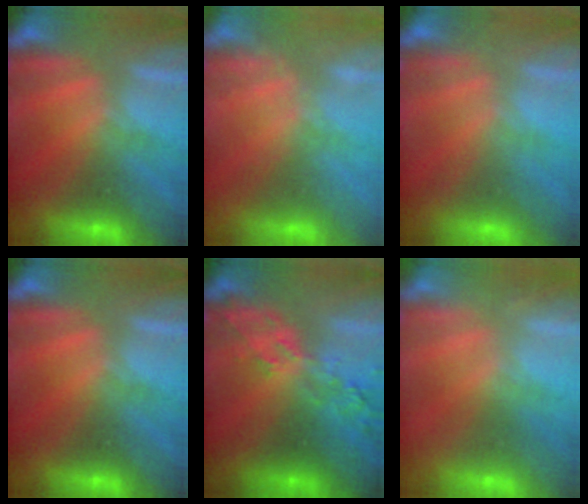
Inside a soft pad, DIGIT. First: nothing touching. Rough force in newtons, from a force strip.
{"total": 2.4}
{"total": 5.9}
{"total": 0.0}
{"total": 7.9}
{"total": 2.4}